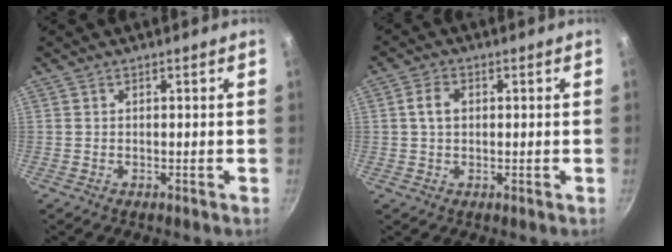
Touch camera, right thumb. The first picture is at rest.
{"total": 3.7, "force": [0.5, 2.6, 2.6], "torque": [-0.042, 0.008, 0.007]}